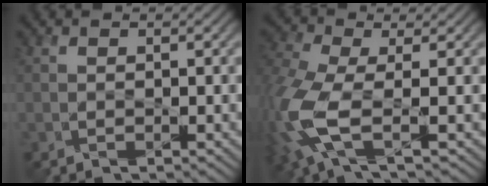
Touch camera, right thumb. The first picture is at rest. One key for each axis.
{"total": 9.5, "fx": -2.3, "fy": 3.8, "fz": 8.4, "tx": -0.222, "ty": -0.021, "tz": -0.053}